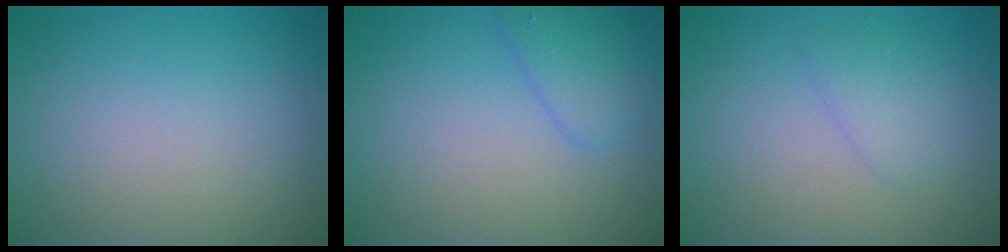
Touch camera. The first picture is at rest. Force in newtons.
{"total": 2.2, "press": 2.2, "slide": 0.1}
{"total": 1.6, "press": 1.6, "slide": 0.1}